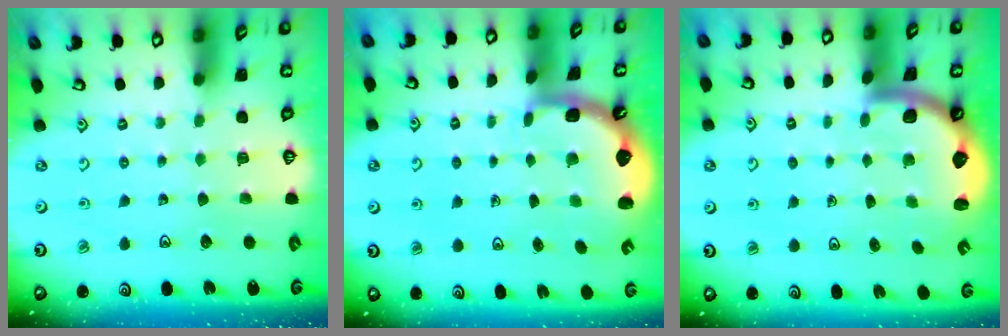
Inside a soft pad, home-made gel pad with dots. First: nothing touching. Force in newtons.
{"total": 2.5, "press": 1.6, "slide": 1.9}
{"total": 2.3, "press": 2.3, "slide": 0.4}